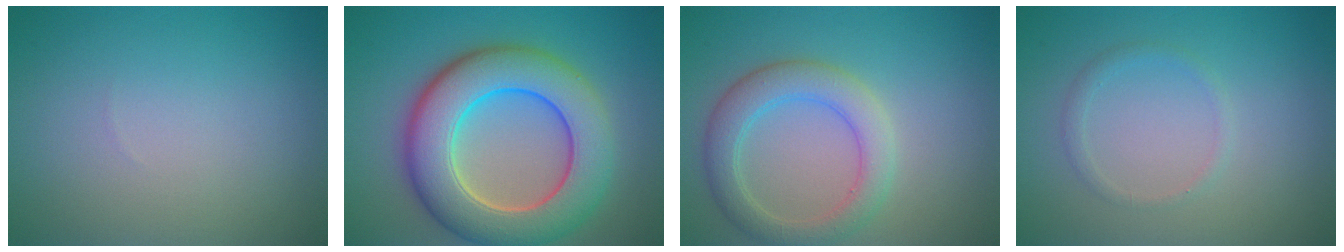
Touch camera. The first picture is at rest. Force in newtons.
{"total": 10.5, "press": 10.5, "slide": 0.6}
{"total": 4.3, "press": 4.3, "slide": 0.3}
{"total": 1.1, "press": 1.1, "slide": 0.0}